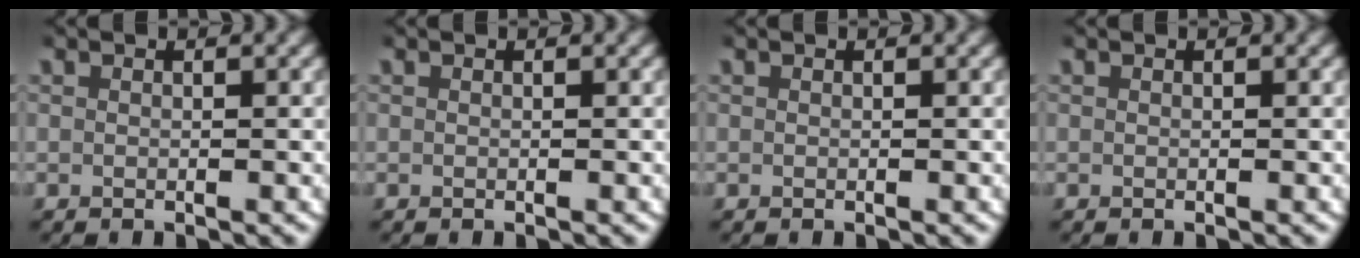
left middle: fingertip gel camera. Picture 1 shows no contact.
{"total": 0.0}
{"total": 0.0}
{"total": 0.0}